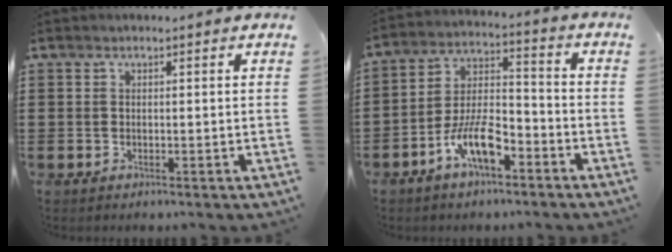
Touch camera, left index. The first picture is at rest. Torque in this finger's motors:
{"motor_torque": [0.79, 0.66, 0.57, 0.18]}